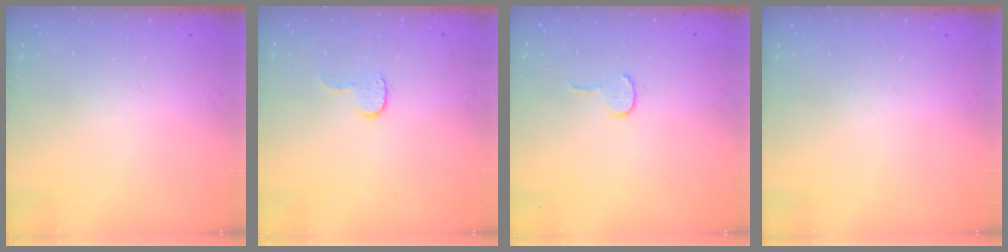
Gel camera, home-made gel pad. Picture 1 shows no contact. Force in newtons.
{"total": 4.6, "press": 4.6, "slide": 0.4}
{"total": 3.9, "press": 3.9, "slide": 0.3}
{"total": 0.0}